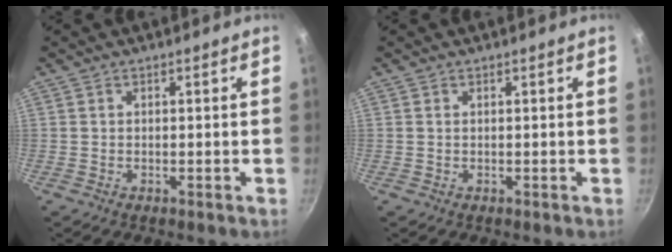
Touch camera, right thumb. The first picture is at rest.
{"total": 0.0}